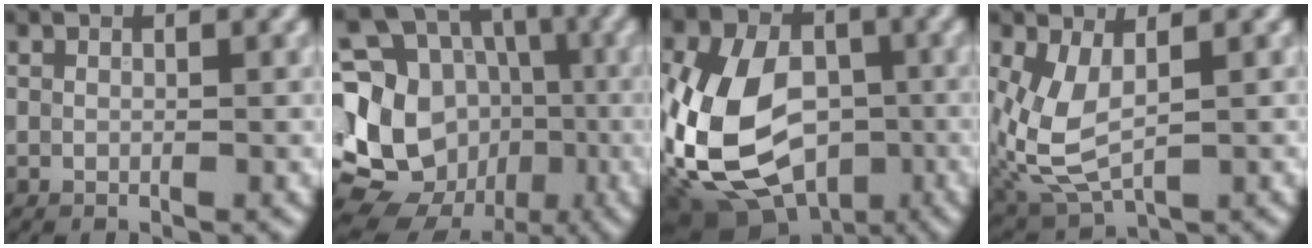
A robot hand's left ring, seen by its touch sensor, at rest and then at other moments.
{"total": 18.3, "force": [-2.5, 15.8, 8.9], "torque": [-0.209, 0.007, -0.049]}
{"total": 16.0, "force": [-3.1, 11.7, 10.5], "torque": [-0.223, -0.011, -0.047]}
{"total": 5.8, "force": [0.2, 3.0, 4.9], "torque": [-0.129, -0.012, 0.011]}